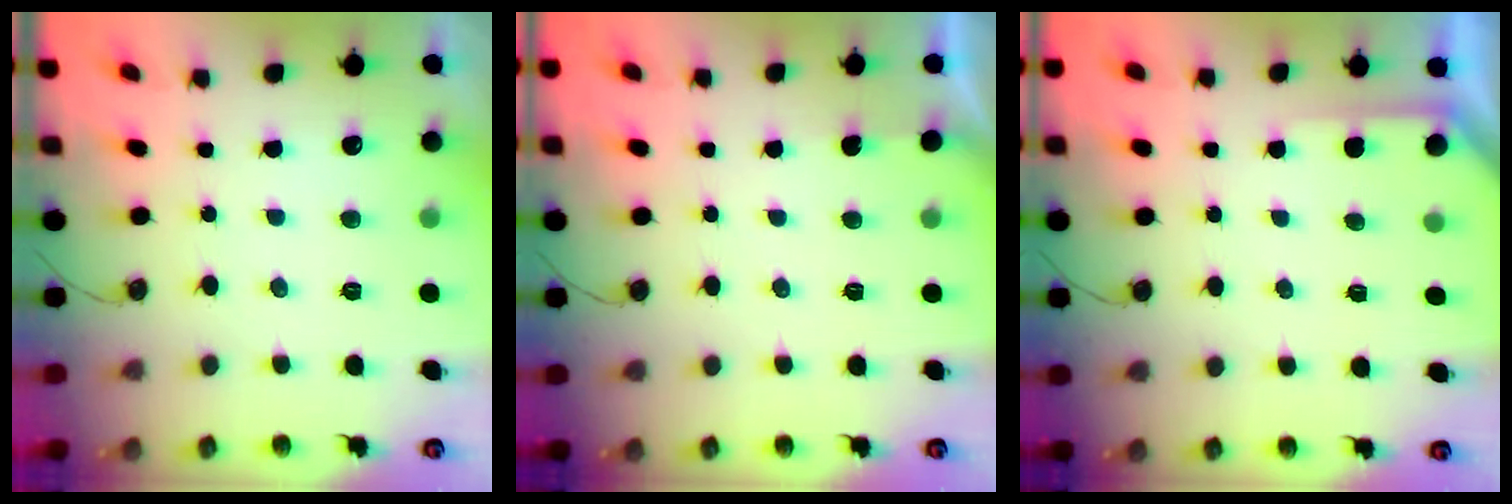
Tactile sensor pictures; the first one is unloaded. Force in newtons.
{"total": 0.7, "press": 0.7, "slide": 0.1}
{"total": 2.4, "press": 2.4, "slide": 0.2}